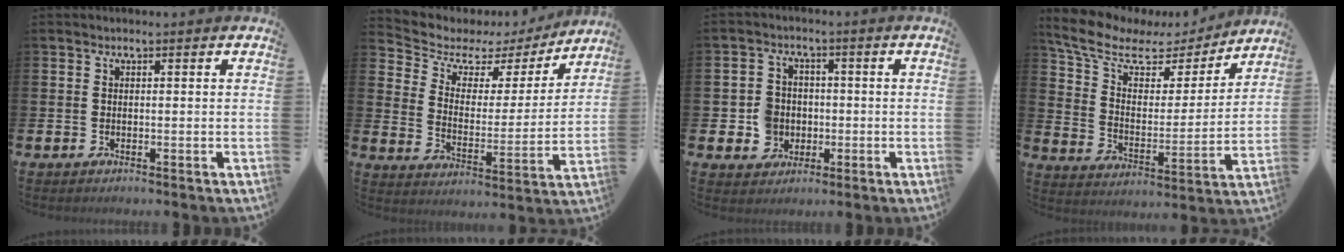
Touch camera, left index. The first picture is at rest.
{"total": 6.0, "force": [4.3, 3.7, 1.9], "torque": [-0.067, -0.028, 0.067]}
{"total": 5.0, "force": [-0.5, 4.8, 1.2], "torque": [-0.039, 0.014, -0.010]}
{"total": 8.7, "force": [6.5, 4.6, 3.6], "torque": [-0.102, -0.038, 0.111]}